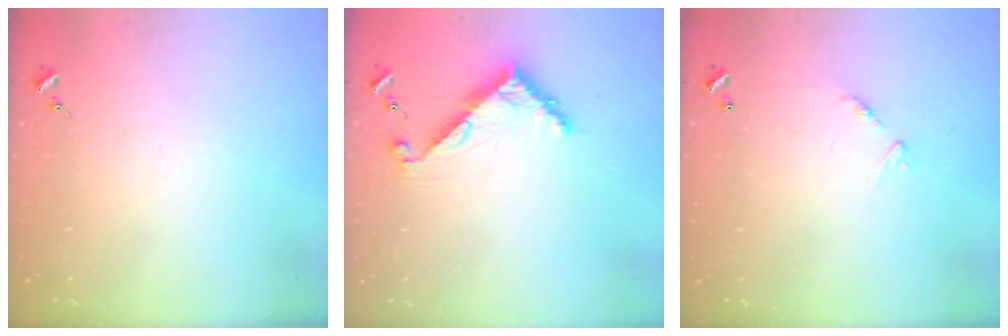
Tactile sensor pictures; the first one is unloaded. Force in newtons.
{"total": 7.3, "press": 7.3, "slide": 0.6}
{"total": 6.9, "press": 6.8, "slide": 0.6}